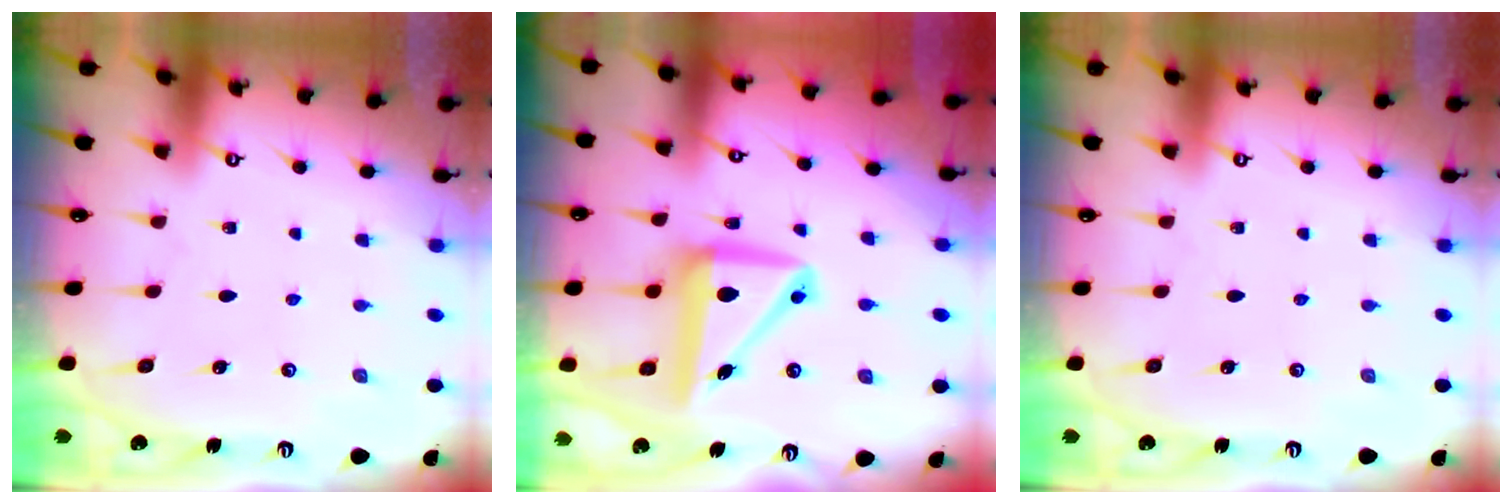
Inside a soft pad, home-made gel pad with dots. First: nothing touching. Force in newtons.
{"total": 11.6, "press": 11.3, "slide": 2.7}
{"total": 0.0}